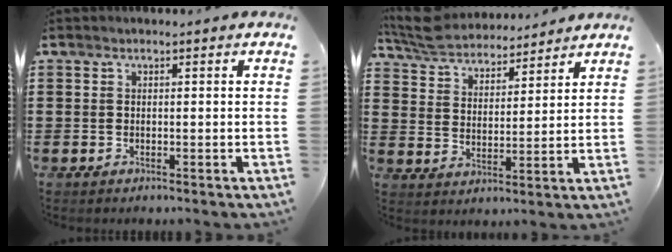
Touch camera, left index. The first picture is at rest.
{"total": 6.4, "force": [6.1, 1.3, 1.3], "torque": [-0.054, -0.026, 0.110]}